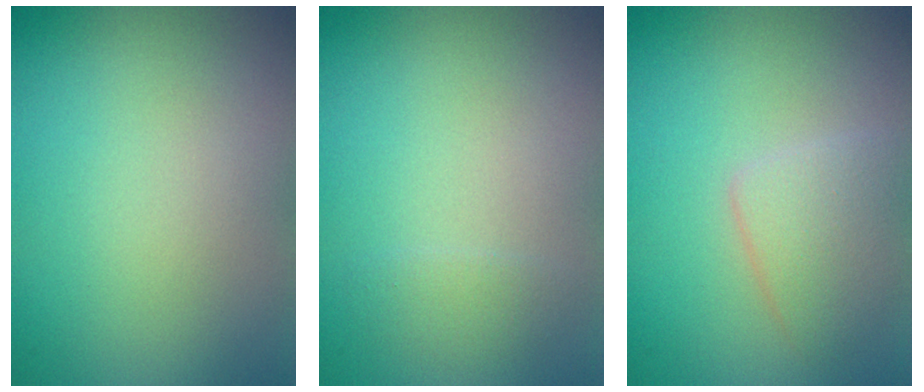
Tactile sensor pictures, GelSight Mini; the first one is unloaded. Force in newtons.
{"total": 1.1, "press": 1.1, "slide": 0.0}
{"total": 2.6, "press": 2.6, "slide": 0.2}